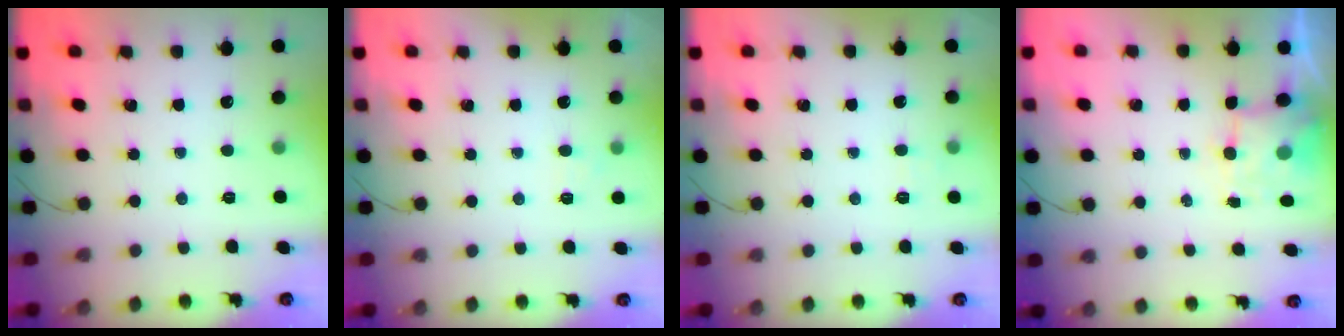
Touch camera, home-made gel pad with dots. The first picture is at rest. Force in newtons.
{"total": 3.7, "press": 3.6, "slide": 1.1}
{"total": 4.5, "press": 4.3, "slide": 1.1}
{"total": 5.0, "press": 5.0, "slide": 0.5}